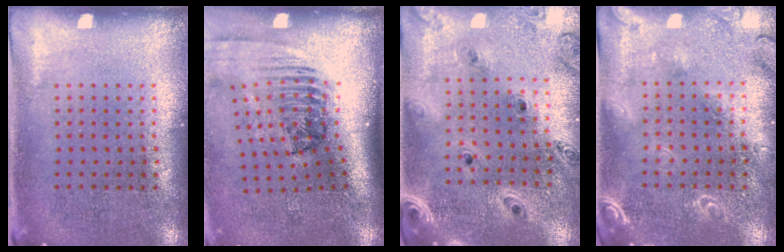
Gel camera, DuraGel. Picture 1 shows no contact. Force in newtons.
{"total": 2.4, "press": 1.7, "slide": 1.7}
{"total": 1.3, "press": 1.3, "slide": 0.2}
{"total": 1.8, "press": 1.8, "slide": 0.5}